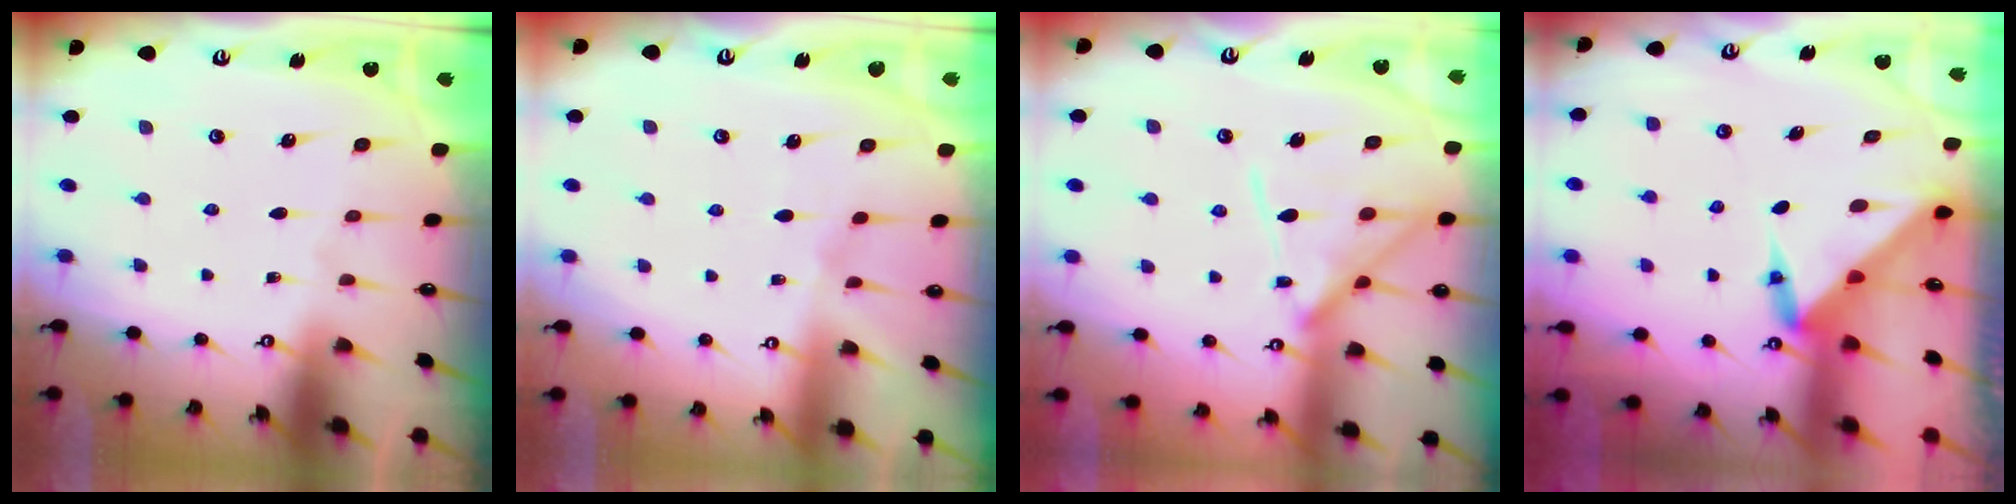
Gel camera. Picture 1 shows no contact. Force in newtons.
{"total": 3.1, "press": 3.0, "slide": 0.5}
{"total": 14.1, "press": 14.1, "slide": 1.0}
{"total": 3.8, "press": 3.8, "slide": 0.2}